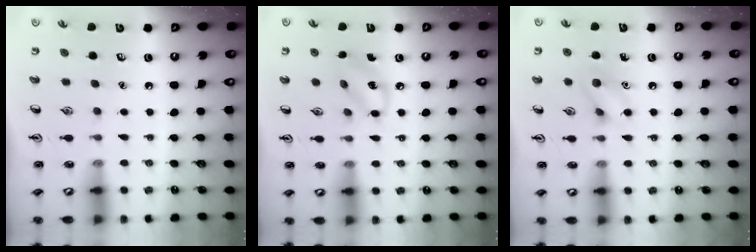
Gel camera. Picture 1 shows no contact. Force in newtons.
{"total": 6.0, "press": 6.0, "slide": 0.6}
{"total": 7.5, "press": 7.4, "slide": 0.7}